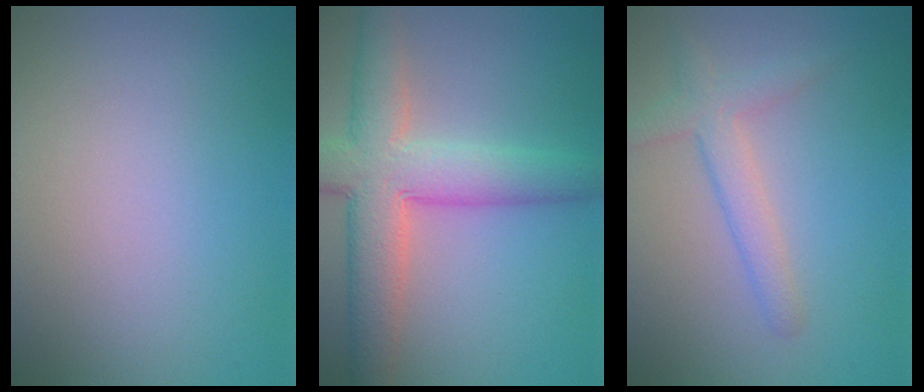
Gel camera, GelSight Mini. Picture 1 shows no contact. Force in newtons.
{"total": 7.4, "press": 7.4, "slide": 0.4}
{"total": 2.7, "press": 2.6, "slide": 0.1}